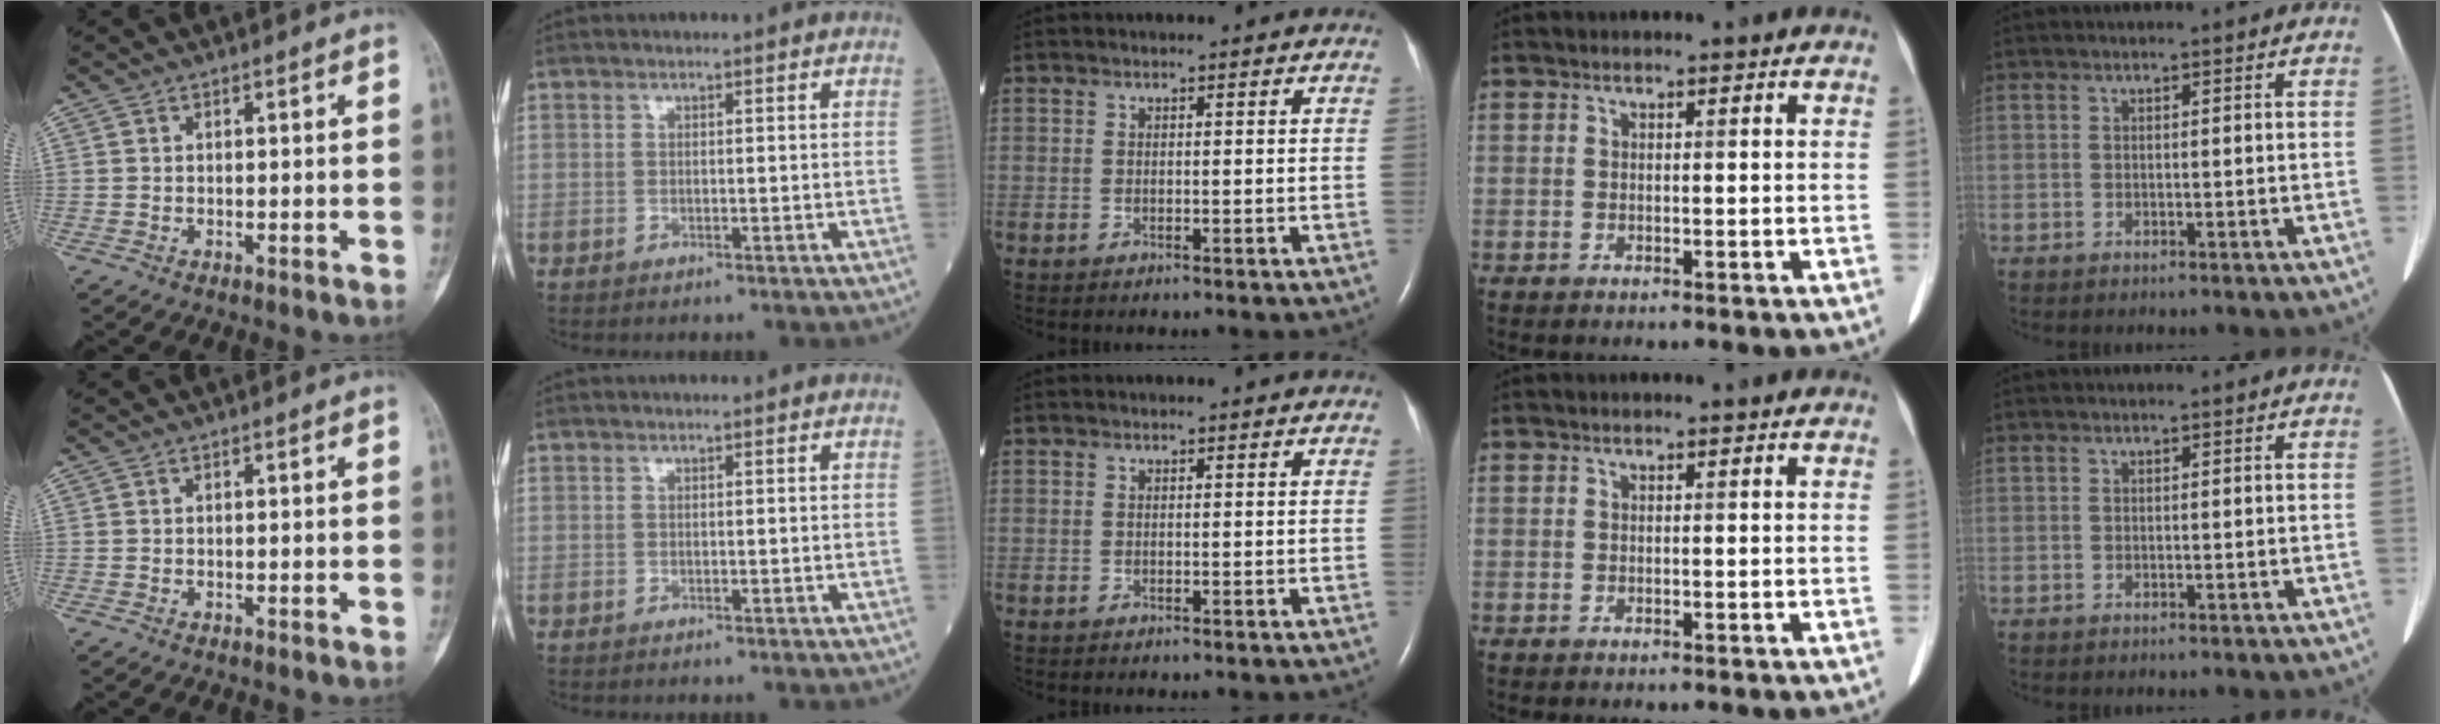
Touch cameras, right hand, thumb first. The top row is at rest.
{}